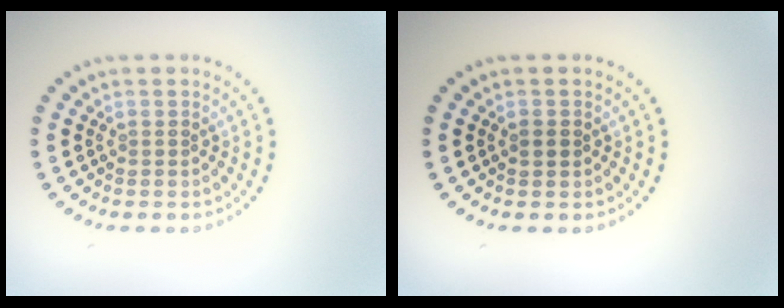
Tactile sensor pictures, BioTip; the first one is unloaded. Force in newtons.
{"total": 1.1, "press": 1.1, "slide": 0.1}